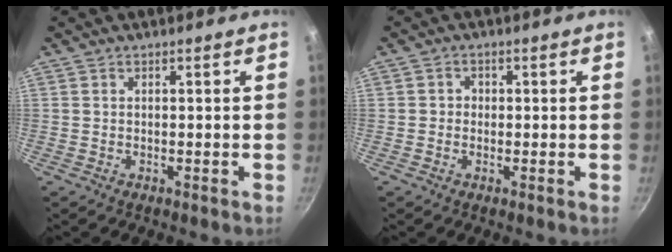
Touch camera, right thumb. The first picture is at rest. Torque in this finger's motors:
{"motor_torque": [-0.17, 0.00, 0.51, -0.01, 0.09]}